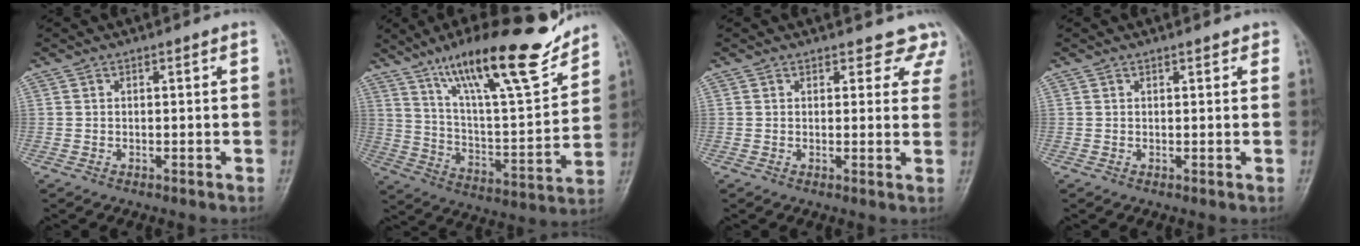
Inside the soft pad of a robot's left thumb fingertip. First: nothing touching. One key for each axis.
{"total": 22.6, "fx": 16.1, "fy": 4.8, "fz": 15.1, "tx": -0.216, "ty": -0.073, "tz": 0.272}
{"total": 5.9, "fx": 5.2, "fy": 2.9, "fz": 0.3, "tx": 0.047, "ty": -0.021, "tz": 0.035}
{"total": 1.3, "fx": 1.0, "fy": 0.6, "fz": 0.5, "tx": 0.002, "ty": -0.003, "tz": 0.008}